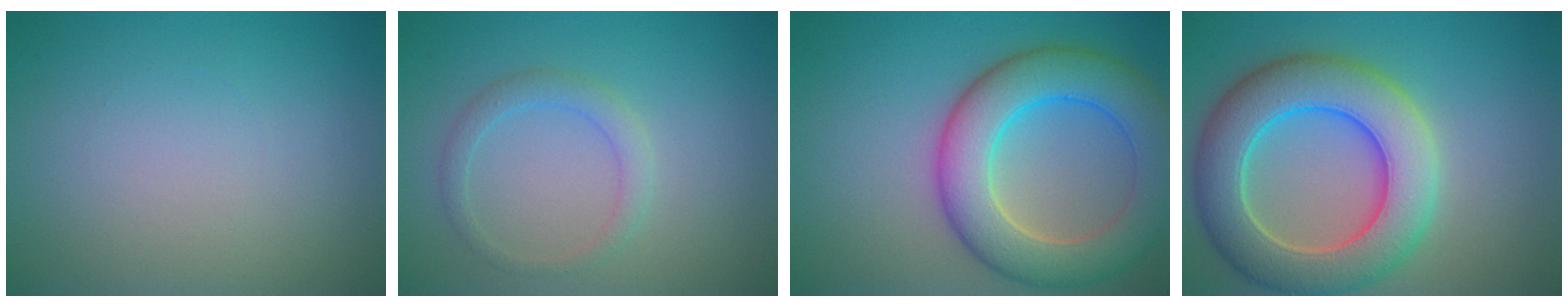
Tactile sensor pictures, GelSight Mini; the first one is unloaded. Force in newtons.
{"total": 1.8, "press": 1.8, "slide": 0.0}
{"total": 8.7, "press": 8.7, "slide": 0.3}
{"total": 9.2, "press": 9.2, "slide": 0.6}